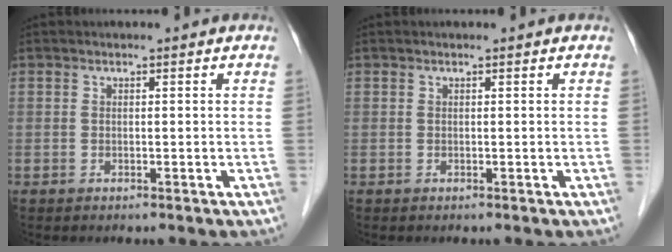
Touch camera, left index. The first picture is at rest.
{"total": 0.0}